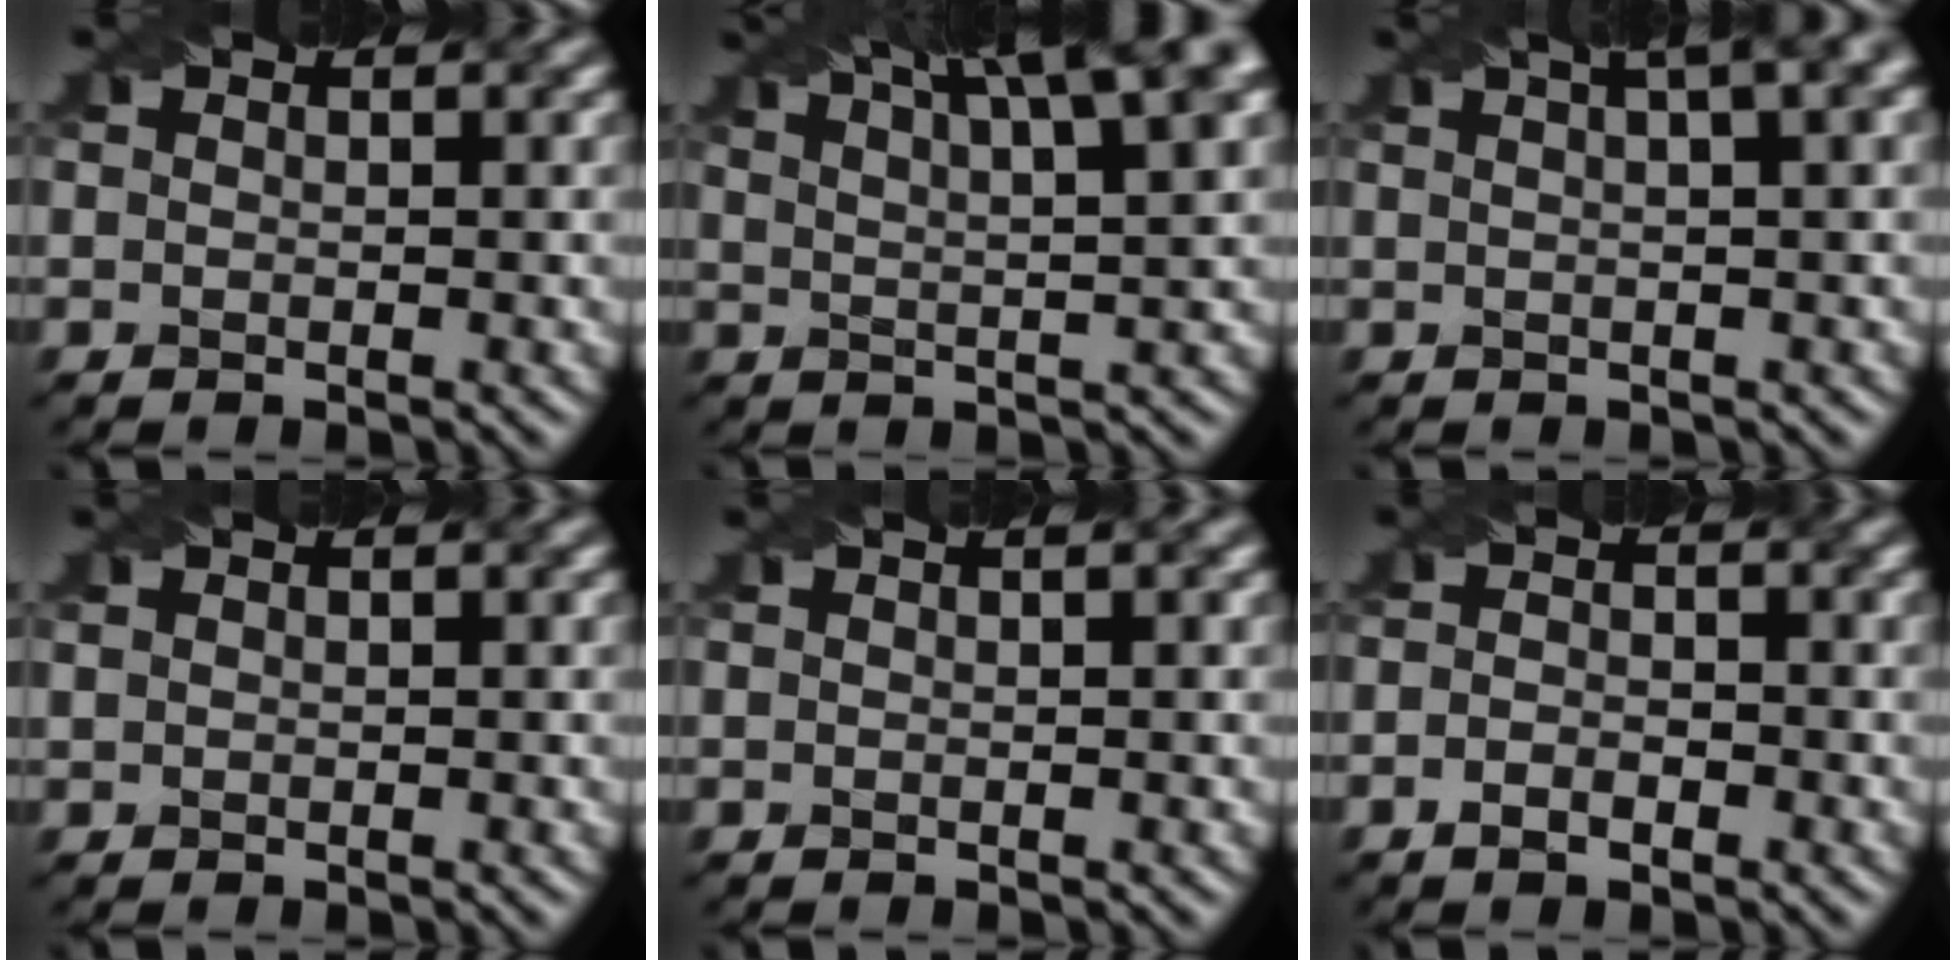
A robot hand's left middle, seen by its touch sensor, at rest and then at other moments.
{"total": 13.8, "force": [8.5, 4.5, 9.9], "torque": [-0.110, 0.058, 0.087]}
{"total": 8.5, "force": [4.4, 3.5, 6.4], "torque": [-0.039, 0.050, 0.031]}
{"total": 0.5, "force": [0.4, 0.3, 0.1], "torque": [-0.002, 0.001, 0.010]}
{"total": 0.8, "force": [0.5, 0.2, 0.7], "torque": [-0.011, 0.001, 0.003]}
{"total": 1.8, "force": [-0.9, 1.0, 1.2], "torque": [-0.015, -0.003, -0.017]}